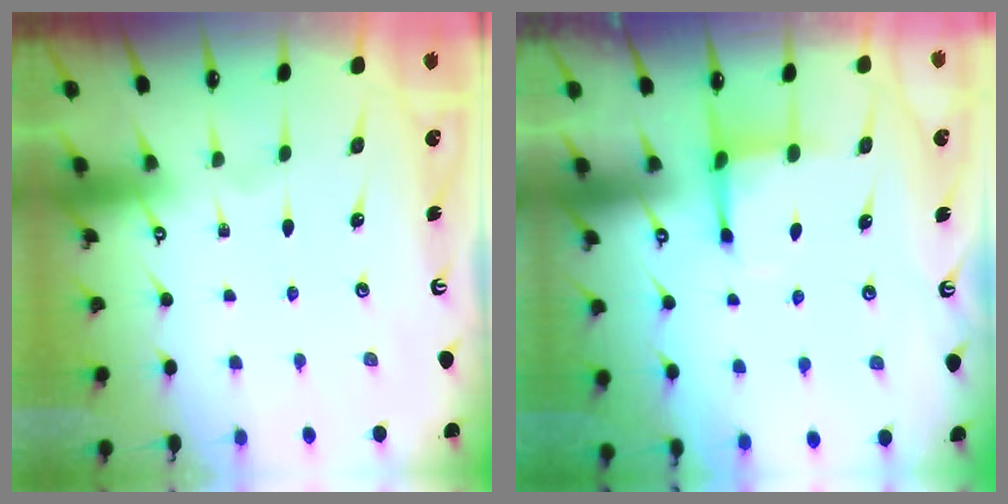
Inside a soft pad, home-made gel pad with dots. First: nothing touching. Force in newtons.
{"total": 4.0, "press": 3.8, "slide": 1.0}